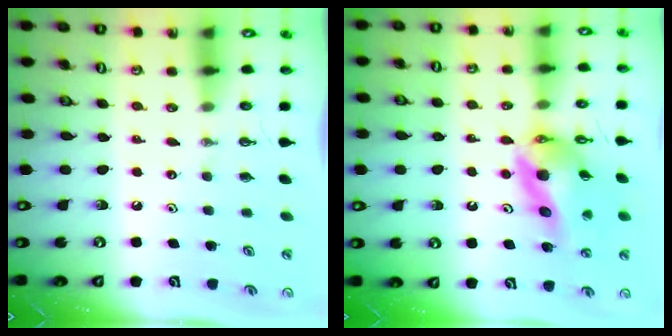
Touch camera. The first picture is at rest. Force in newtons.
{"total": 14.4, "press": 14.3, "slide": 1.5}